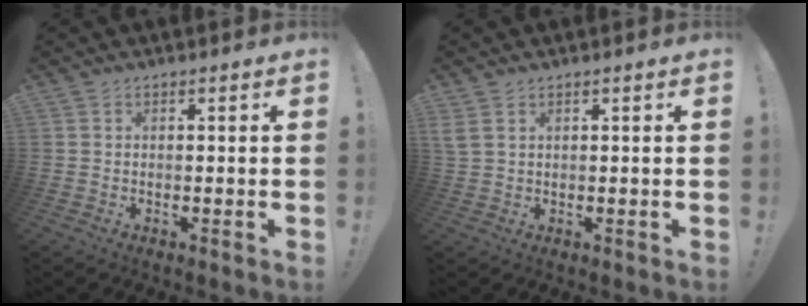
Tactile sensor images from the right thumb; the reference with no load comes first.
{"total": 3.4, "force": [1.9, 2.0, 1.9], "torque": [-0.050, -0.005, 0.039]}